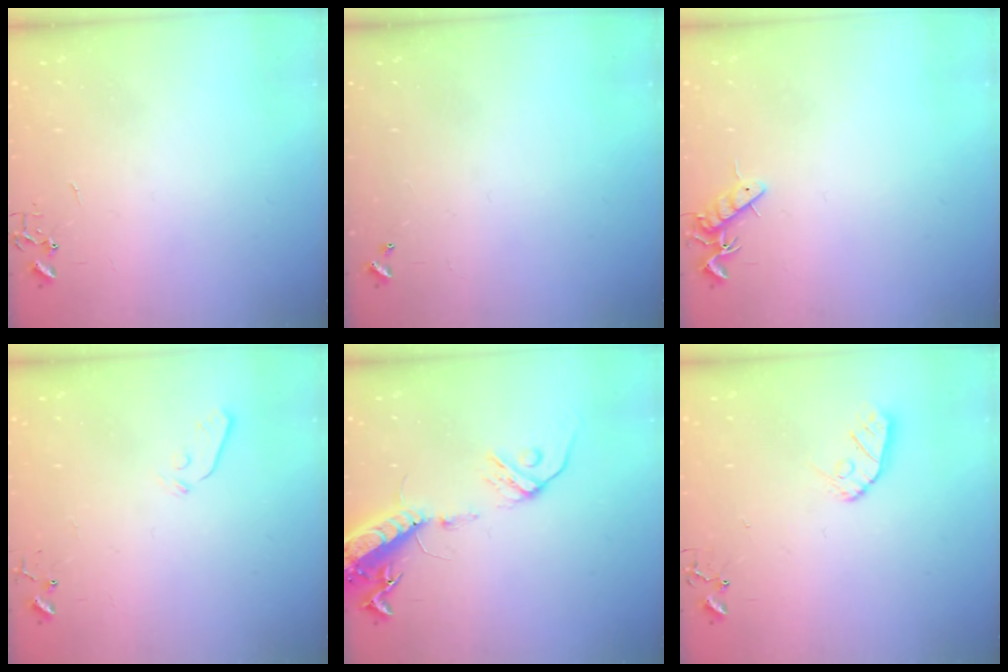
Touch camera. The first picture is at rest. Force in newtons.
{"total": 0.0}
{"total": 7.6, "press": 7.5, "slide": 0.8}
{"total": 3.7, "press": 3.6, "slide": 0.6}
{"total": 16.2, "press": 15.8, "slide": 3.4}
{"total": 8.0, "press": 8.0, "slide": 0.5}